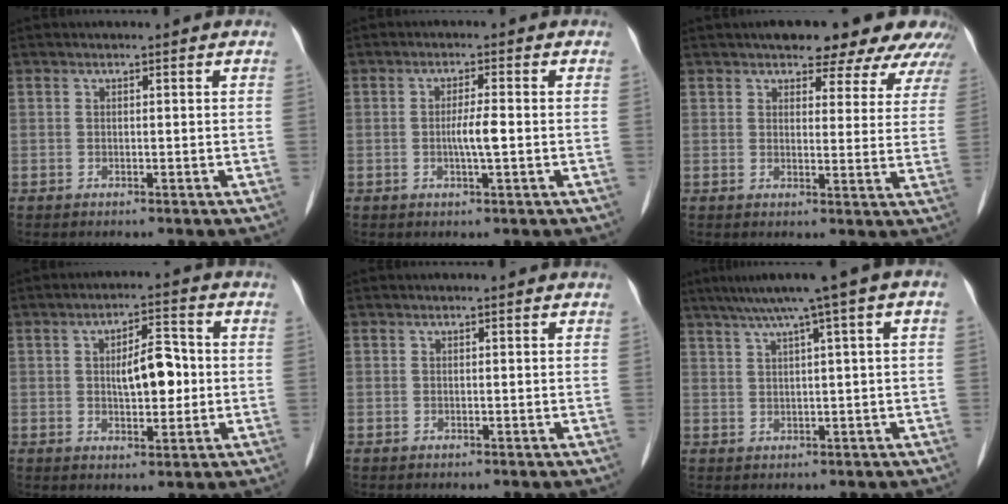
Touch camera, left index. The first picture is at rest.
{"total": 3.1, "force": [-0.6, 0.1, 3.1], "torque": [-0.060, -0.003, -0.007]}
{"total": 14.1, "force": [11.9, 4.7, 6.1], "torque": [-0.035, 0.012, 0.122]}
{"total": 6.7, "force": [0.1, 2.7, 6.2], "torque": [-0.102, 0.011, 0.005]}
{"total": 0.0}
{"total": 8.4, "force": [4.0, -0.2, 7.3], "torque": [-0.111, 0.035, 0.062]}